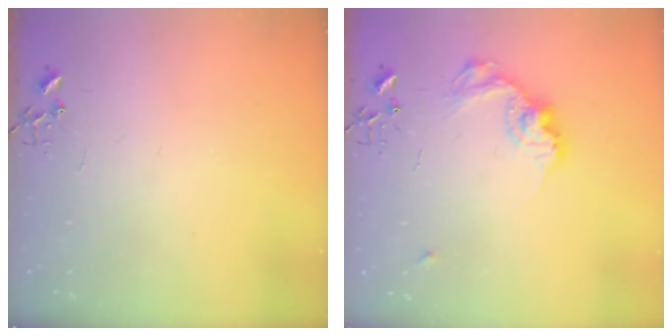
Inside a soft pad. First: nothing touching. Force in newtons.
{"total": 13.5, "press": 13.5, "slide": 0.8}